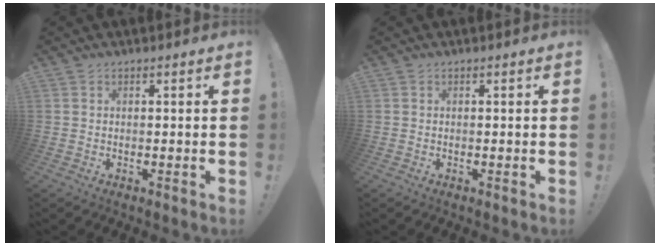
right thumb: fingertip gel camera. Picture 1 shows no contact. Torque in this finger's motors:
{"motor_torque": [0.00, 0.00, 0.00, 0.00, 0.00]}